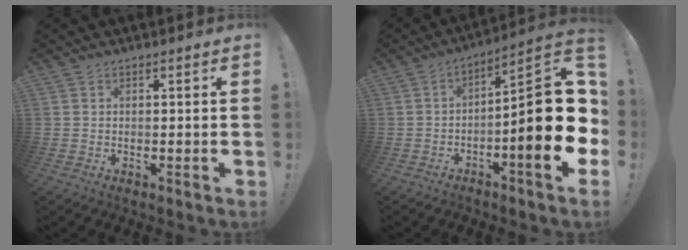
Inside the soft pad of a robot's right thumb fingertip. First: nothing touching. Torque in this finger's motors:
{"motor_torque": [2.28, 2.72, 1.63, -1.14, 0.21]}